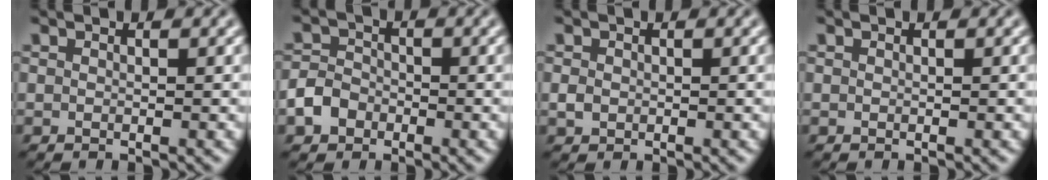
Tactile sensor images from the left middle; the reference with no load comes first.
{"total": 2.9, "force": [-1.4, 2.2, 1.2], "torque": [-0.022, 0.003, -0.032]}
{"total": 1.0, "force": [-0.1, 0.9, 0.5], "torque": [-0.010, -0.003, -0.003]}
{"total": 0.0}